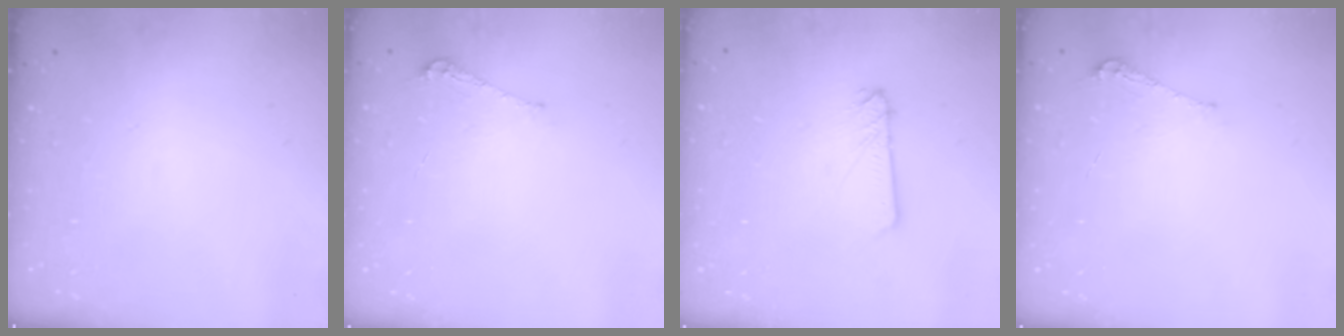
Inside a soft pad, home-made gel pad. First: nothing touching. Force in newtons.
{"total": 5.3, "press": 5.2, "slide": 0.5}
{"total": 3.2, "press": 3.2, "slide": 0.2}
{"total": 5.3, "press": 5.2, "slide": 0.5}